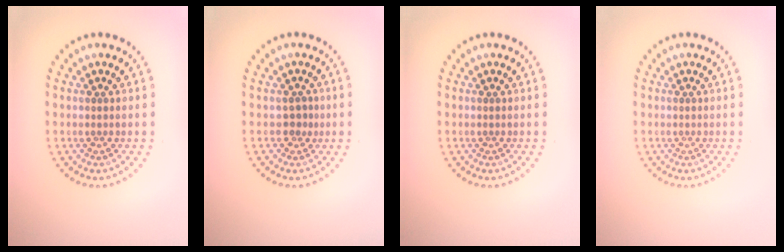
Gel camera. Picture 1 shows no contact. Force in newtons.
{"total": 1.2, "press": 0.9, "slide": 0.7}
{"total": 0.0}
{"total": 0.0}